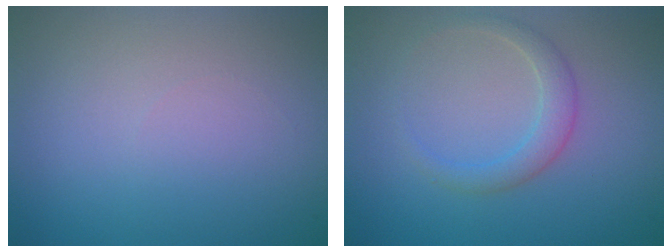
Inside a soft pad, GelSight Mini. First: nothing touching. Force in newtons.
{"total": 2.1, "press": 2.1, "slide": 0.1}